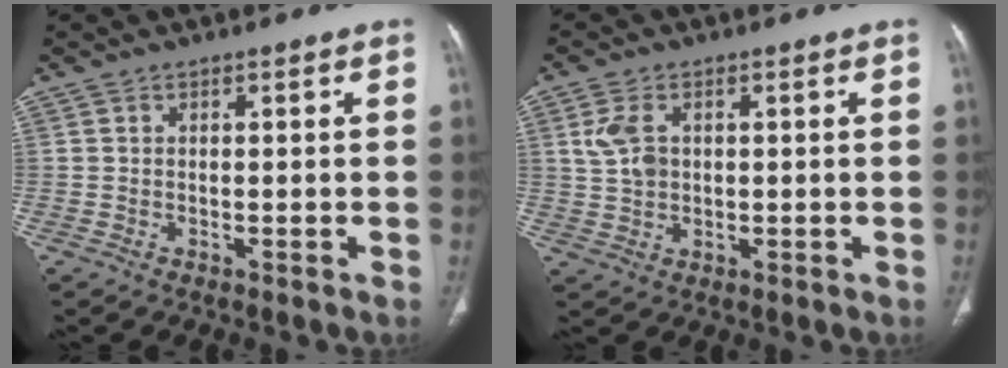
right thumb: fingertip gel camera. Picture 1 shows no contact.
{"total": 5.0, "force": [1.3, 3.4, 3.5], "torque": [-0.074, 0.002, 0.030]}